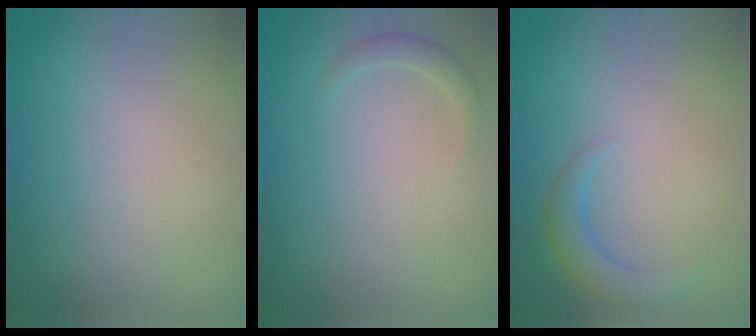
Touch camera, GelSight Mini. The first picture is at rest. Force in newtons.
{"total": 1.2, "press": 1.2, "slide": 0.1}
{"total": 2.6, "press": 2.5, "slide": 0.2}